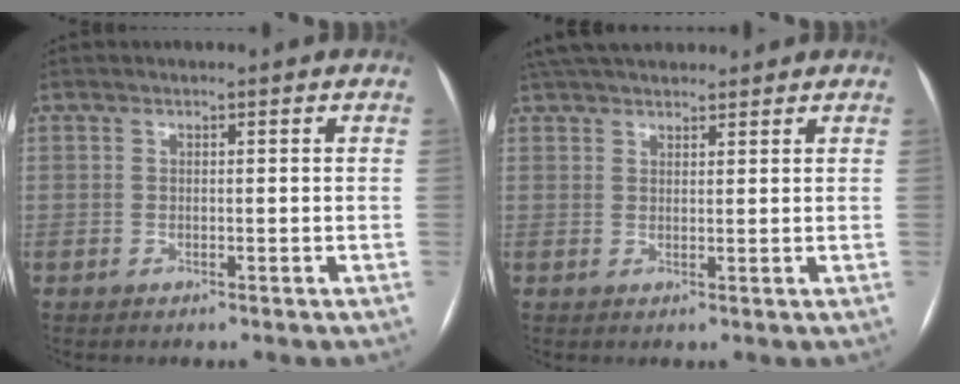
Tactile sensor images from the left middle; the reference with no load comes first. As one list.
[{"total": 9.9, "force": [8.6, 3.0, 3.9], "torque": [-0.058, 0.044, 0.138]}]